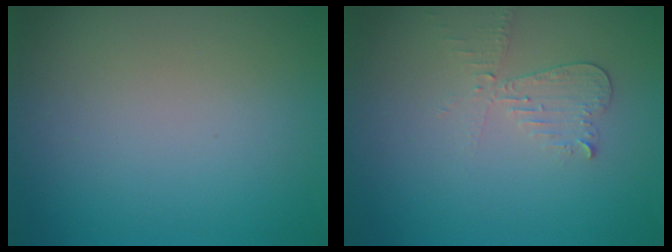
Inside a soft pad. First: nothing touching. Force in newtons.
{"total": 2.1, "press": 2.1, "slide": 0.1}